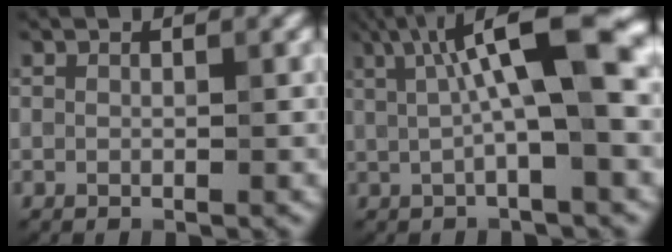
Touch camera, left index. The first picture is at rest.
{"total": 9.7, "force": [2.3, 2.2, 9.2], "torque": [-0.143, 0.014, 0.034]}